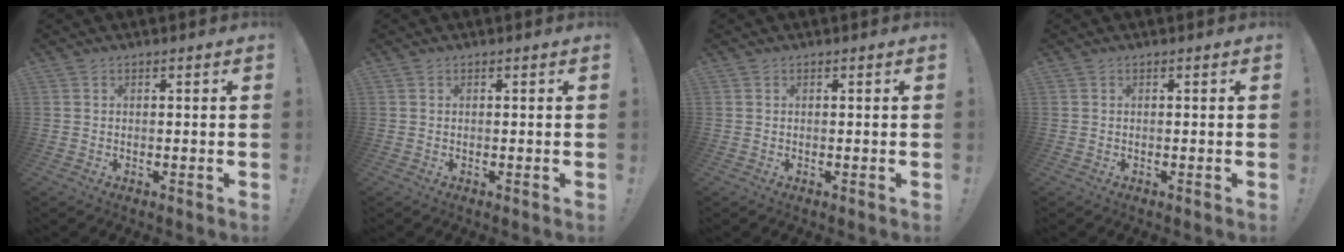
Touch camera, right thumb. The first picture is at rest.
{"total": 0.0}
{"total": 0.0}
{"total": 0.0}